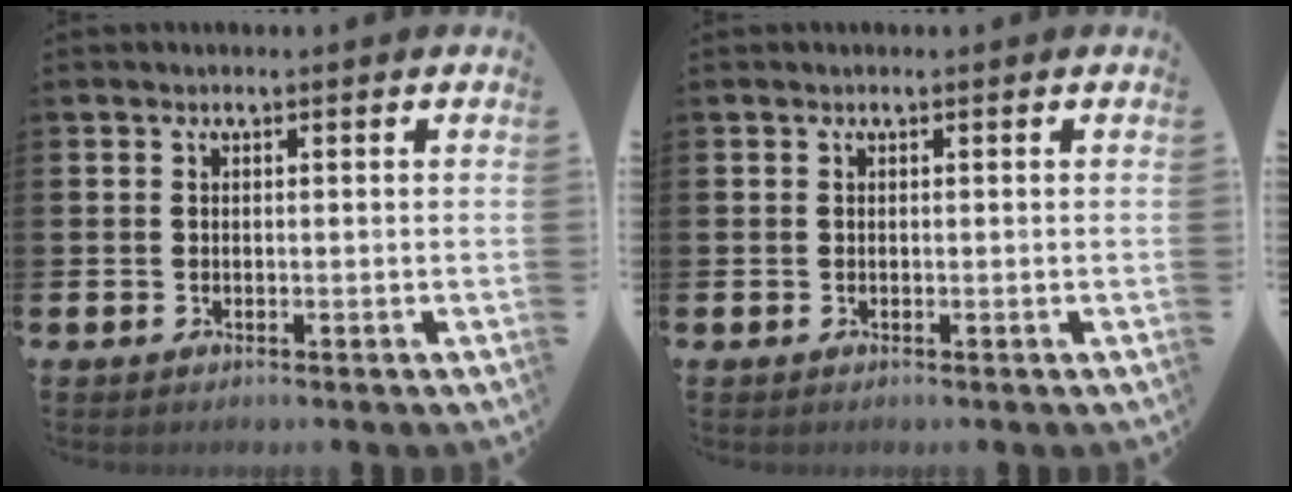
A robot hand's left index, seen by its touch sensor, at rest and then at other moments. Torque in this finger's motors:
{"motor_torque": [0.26, 0.14, -0.03, -0.01]}